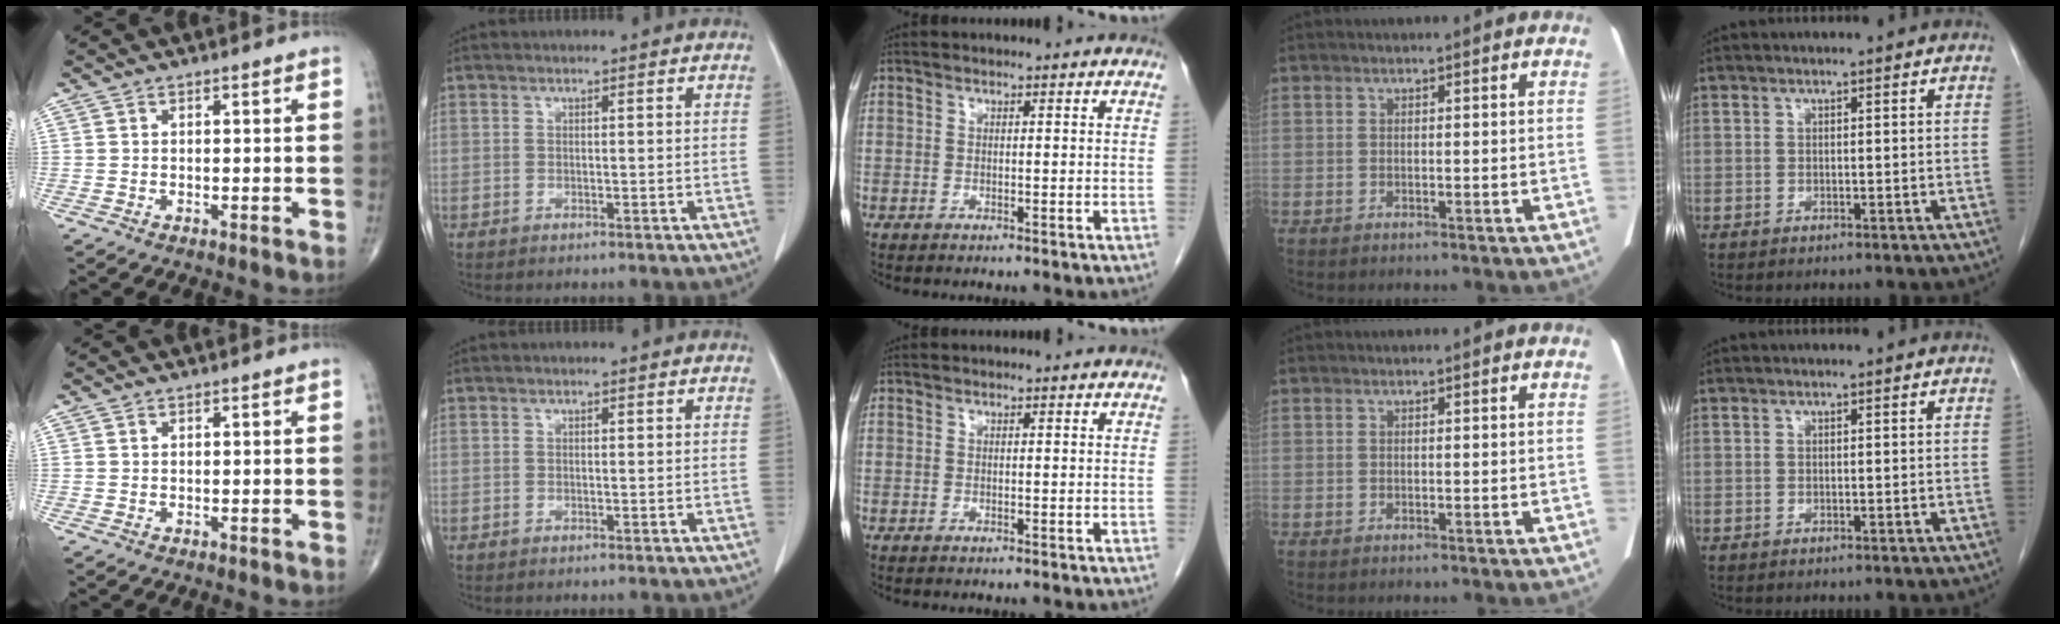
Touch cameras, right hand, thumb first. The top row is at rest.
{}